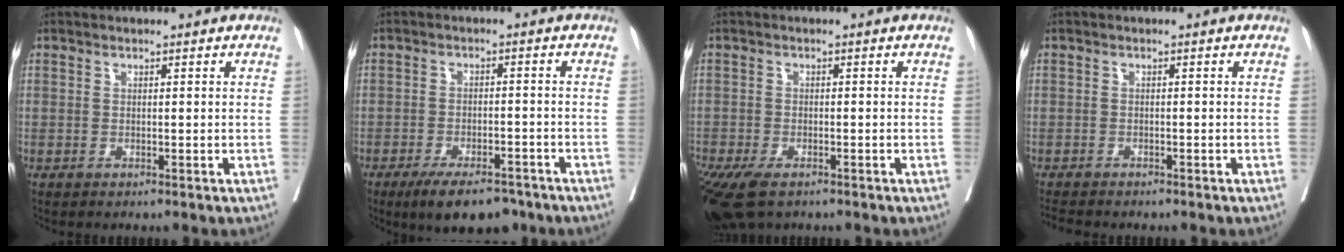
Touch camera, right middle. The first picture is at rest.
{"total": 8.8, "force": [-6.7, 3.1, 4.8], "torque": [-0.074, -0.006, -0.106]}
{"total": 10.0, "force": [-6.9, 3.9, 6.1], "torque": [-0.130, -0.022, -0.113]}
{"total": 4.1, "force": [-3.7, 0.8, 1.5], "torque": [-0.029, -0.012, -0.058]}